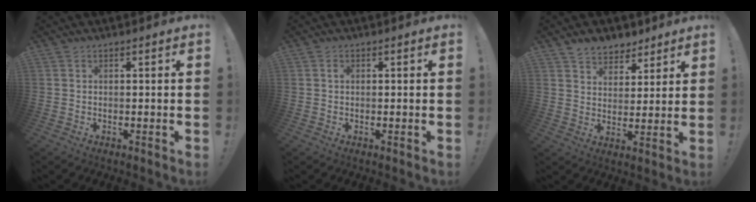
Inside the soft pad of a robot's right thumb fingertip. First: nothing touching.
{"total": 0.5, "force": [0.0, 0.4, 0.3], "torque": [-0.008, 0.004, 0.000]}
{"total": 7.3, "force": [5.6, 4.6, 1.1], "torque": [-0.013, -0.042, 0.109]}